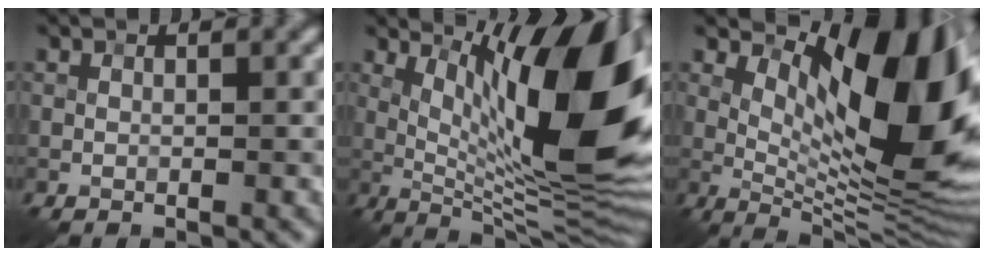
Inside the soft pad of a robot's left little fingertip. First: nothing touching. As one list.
[{"total": 15.1, "force": [3.6, 4.3, 14.1], "torque": [-0.176, 0.004, 0.058]}, {"total": 12.6, "force": [3.5, 4.9, 11.1], "torque": [-0.162, -0.001, 0.063]}]